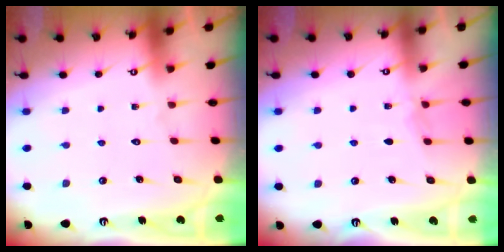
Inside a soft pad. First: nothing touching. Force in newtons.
{"total": 3.2, "press": 3.2, "slide": 0.5}